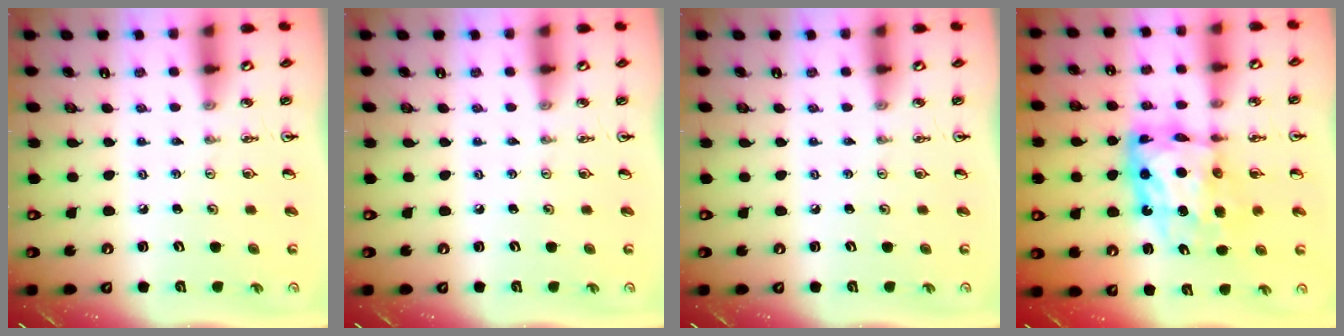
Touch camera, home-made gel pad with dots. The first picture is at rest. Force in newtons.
{"total": 0.0}
{"total": 0.0}
{"total": 13.4, "press": 13.3, "slide": 1.6}